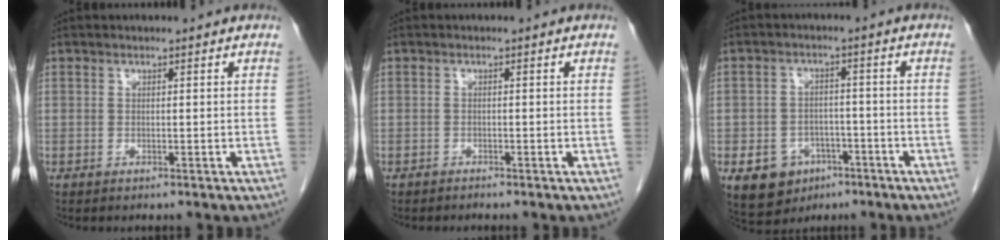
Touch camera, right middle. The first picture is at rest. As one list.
[{"total": 0.6, "force": [-0.6, 0.0, -0.1], "torque": [-0.009, -0.004, -0.013]}, {"total": 8.3, "force": [-4.2, 6.4, 3.3], "torque": [-0.063, 0.006, -0.056]}]